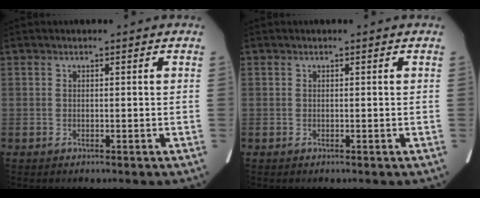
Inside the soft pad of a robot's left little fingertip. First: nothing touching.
{"total": 0.0}